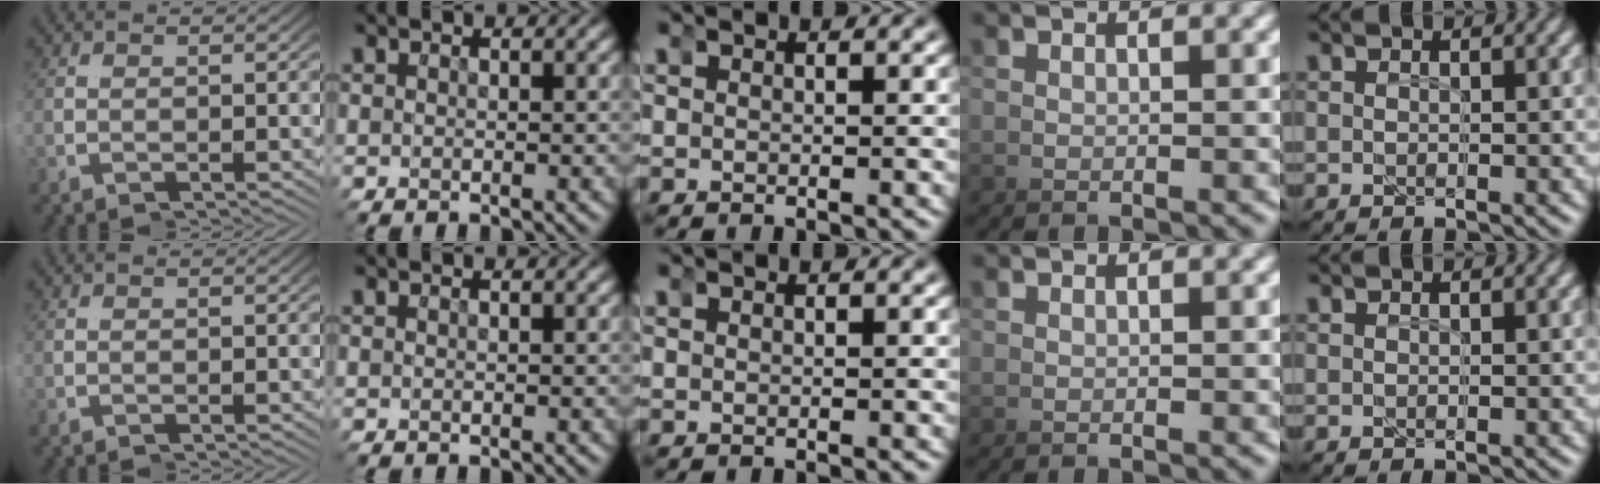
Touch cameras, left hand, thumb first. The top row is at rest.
{}